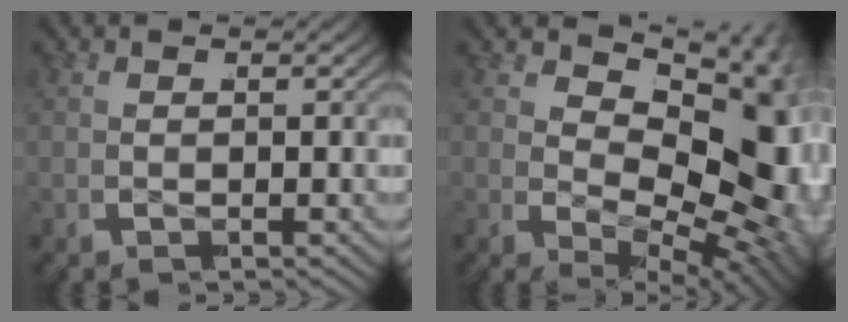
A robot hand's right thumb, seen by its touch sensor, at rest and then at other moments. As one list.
[{"total": 16.4, "force": [-0.9, 9.8, 13.1], "torque": [-0.208, -0.038, 0.005]}]